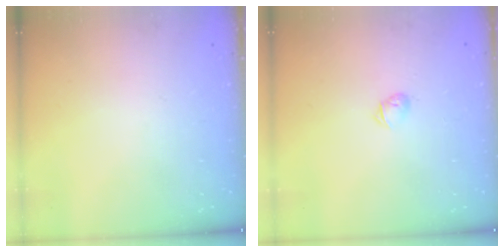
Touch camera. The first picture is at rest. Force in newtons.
{"total": 2.8, "press": 2.7, "slide": 0.6}